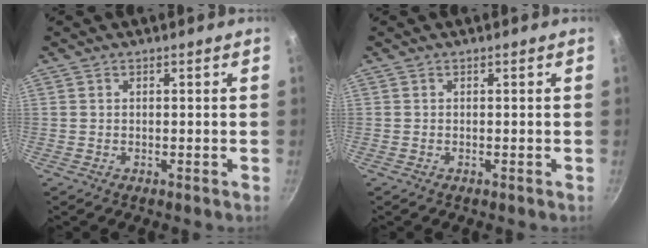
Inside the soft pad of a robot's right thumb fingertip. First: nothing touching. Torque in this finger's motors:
{"motor_torque": [0.26, 0.18, 0.40, 0.13, 0.02]}